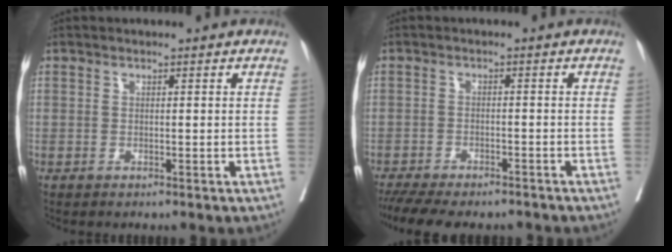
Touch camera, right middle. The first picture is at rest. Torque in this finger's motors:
{"motor_torque": [1.01, -1.07, 0.16, 0.03]}